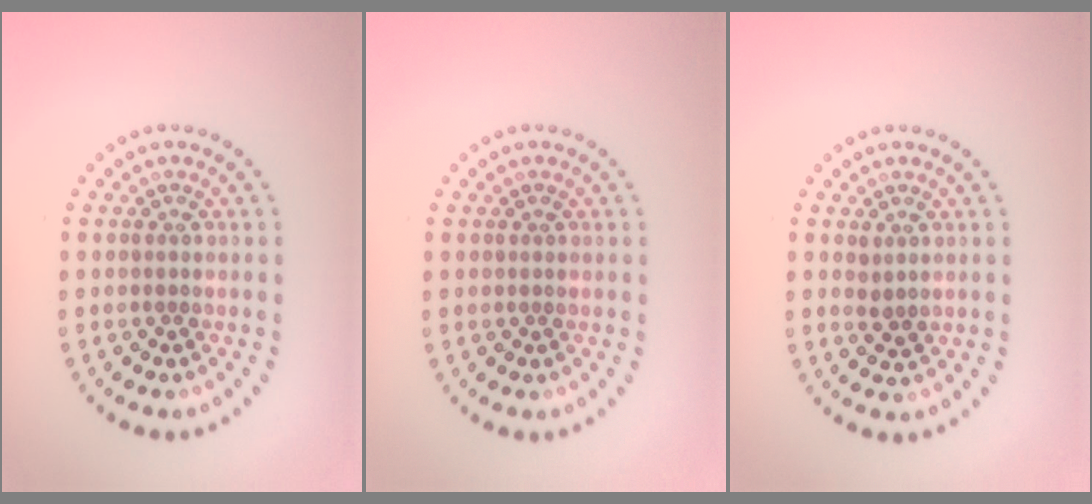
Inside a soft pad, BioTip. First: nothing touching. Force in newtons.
{"total": 0.0}
{"total": 1.0, "press": 0.9, "slide": 0.4}